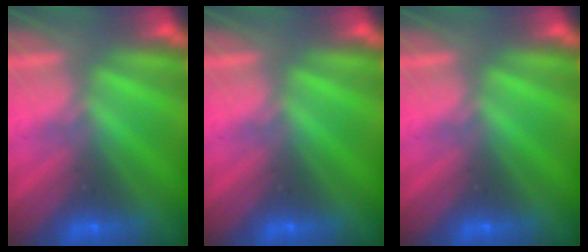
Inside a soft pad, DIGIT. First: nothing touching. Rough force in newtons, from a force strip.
{"total": 0.0}
{"total": 0.0}